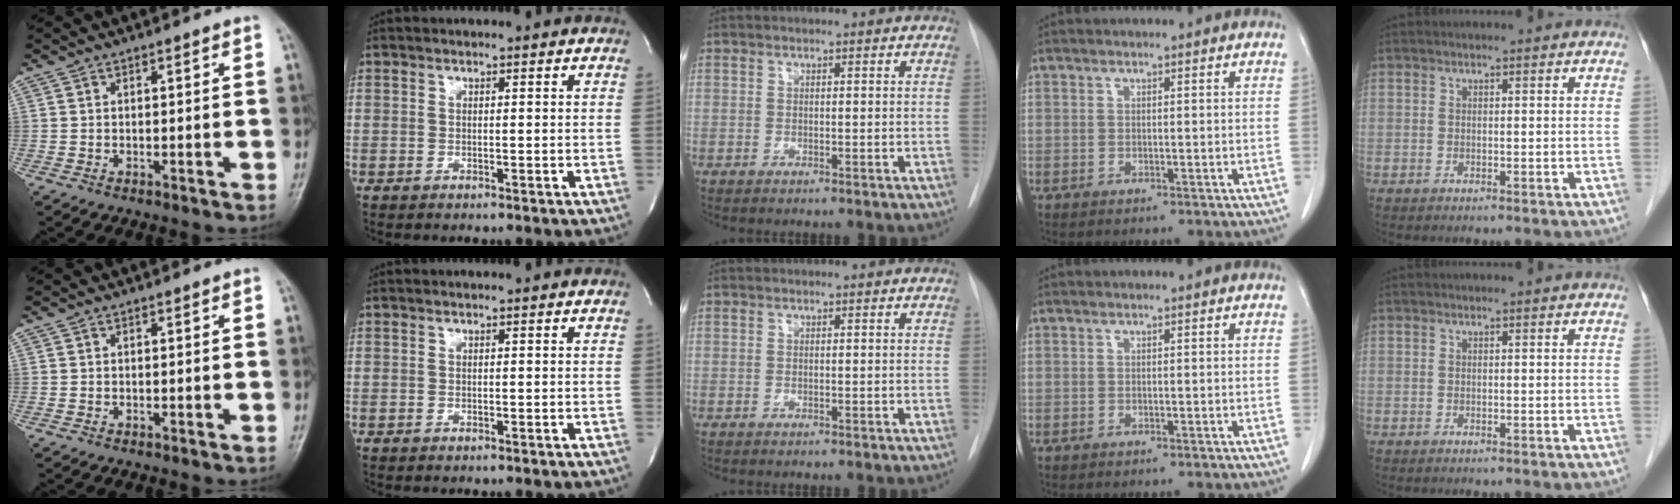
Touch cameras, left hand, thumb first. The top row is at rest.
{}